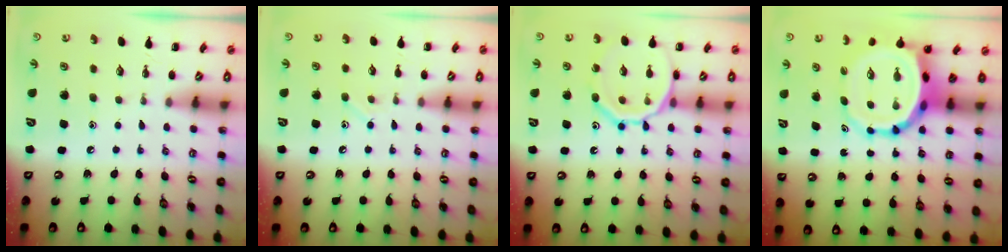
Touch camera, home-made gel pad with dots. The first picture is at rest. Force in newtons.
{"total": 6.0, "press": 5.9, "slide": 1.3}
{"total": 14.7, "press": 14.6, "slide": 1.4}
{"total": 10.0, "press": 9.6, "slide": 3.0}